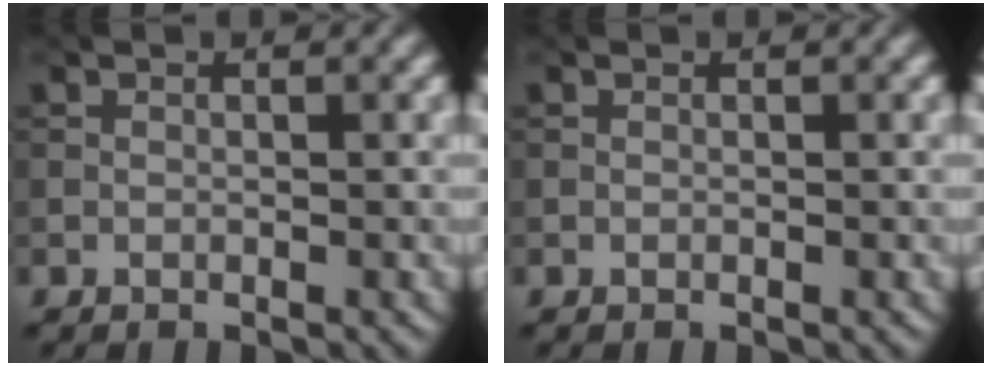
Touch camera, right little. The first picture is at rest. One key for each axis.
{"total": 0.0}